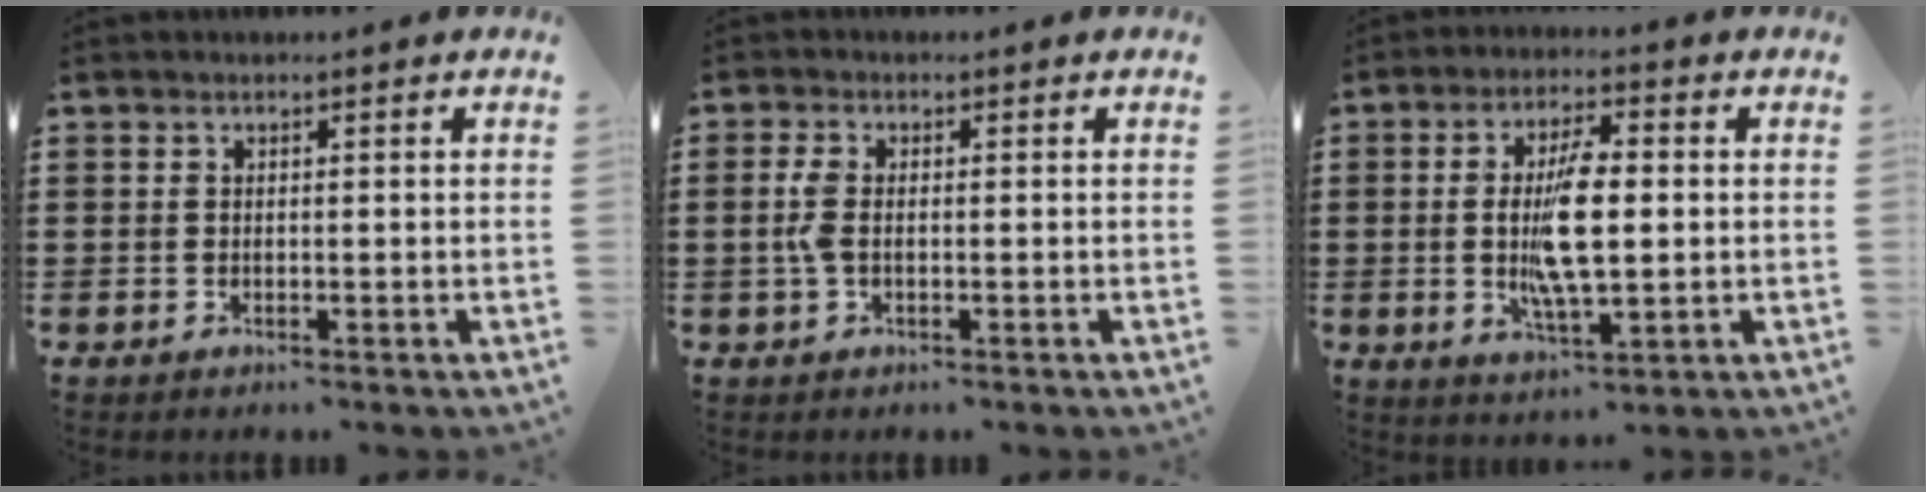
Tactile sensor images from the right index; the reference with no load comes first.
{"total": 3.0, "force": [-0.3, 1.4, 2.7], "torque": [-0.073, -0.005, -0.012]}
{"total": 9.6, "force": [-0.1, 3.4, 9.0], "torque": [-0.188, -0.004, -0.006]}